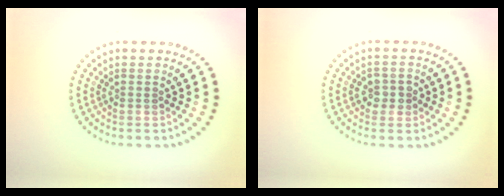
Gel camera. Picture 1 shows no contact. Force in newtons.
{"total": 1.8, "press": 1.8, "slide": 0.1}